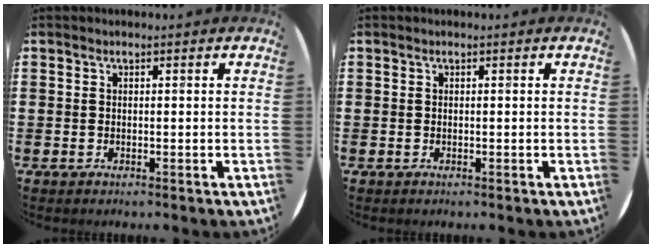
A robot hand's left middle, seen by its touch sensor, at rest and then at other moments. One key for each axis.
{"total": 0.0}